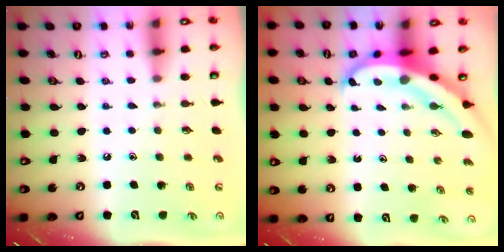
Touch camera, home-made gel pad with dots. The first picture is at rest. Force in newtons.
{"total": 6.7, "press": 6.7, "slide": 0.8}